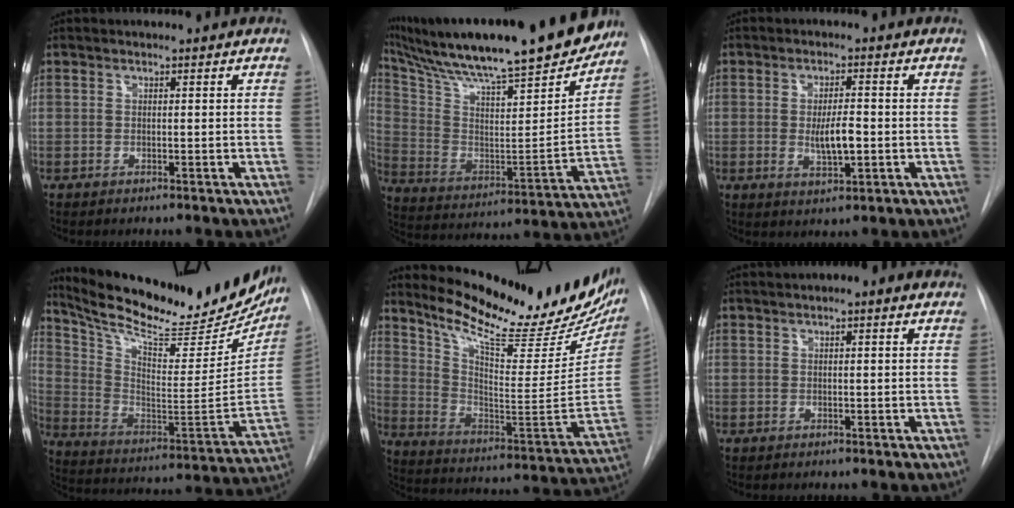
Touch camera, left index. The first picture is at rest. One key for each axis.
{"total": 30.4, "fx": 24.9, "fy": 4.3, "fz": 16.8, "tx": -0.296, "ty": -0.028, "tz": 0.366}
{"total": 5.2, "fx": -1.0, "fy": 1.5, "fz": 4.8, "tx": -0.083, "ty": -0.009, "tz": -0.015}
{"total": 29.1, "fx": 24.8, "fy": 7.0, "fz": 13.6, "tx": -0.223, "ty": -0.052, "tz": 0.347}
{"total": 26.0, "fx": 21.4, "fy": 5.5, "fz": 13.7, "tx": -0.210, "ty": -0.063, "tz": 0.295}
{"total": 2.0, "fx": 0.5, "fy": 0.6, "fz": 1.9, "tx": -0.026, "ty": 0.007, "tz": -0.001}